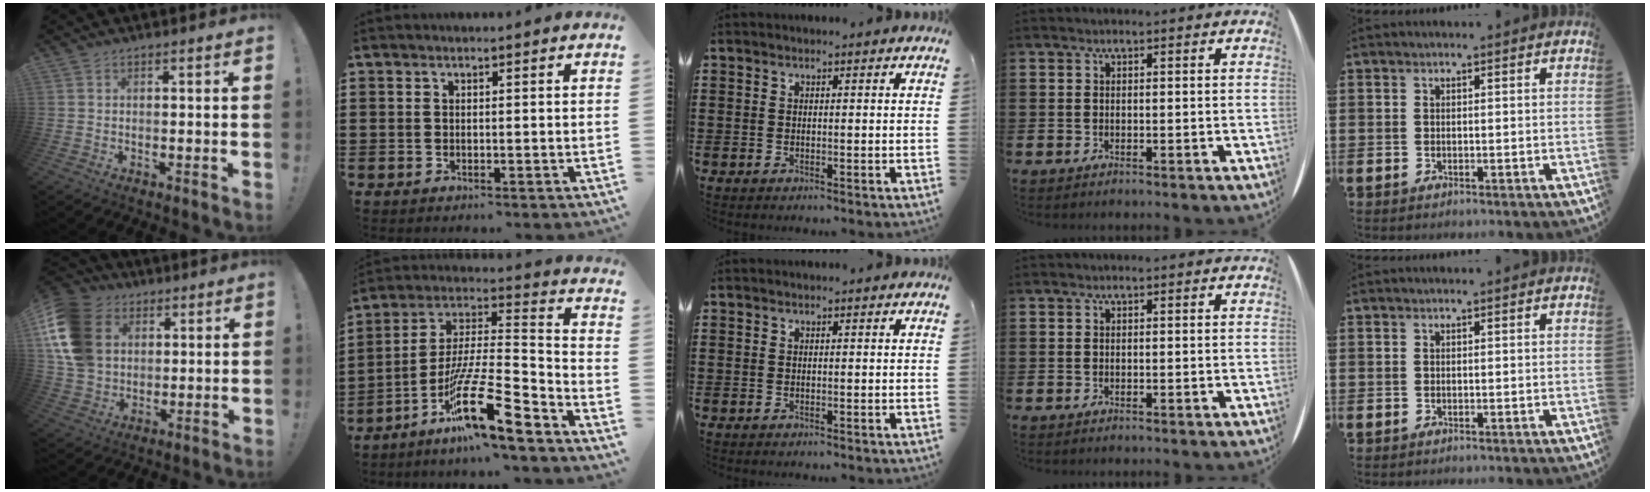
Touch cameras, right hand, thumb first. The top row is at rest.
{"thumb": {"total": 18.9, "force": [4.9, 14.7, 10.9], "torque": [-0.208, -0.005, 0.099]}, "index": {"total": 16.8, "force": [-10.9, 2.9, 12.5], "torque": [-0.231, 0.019, -0.192]}}